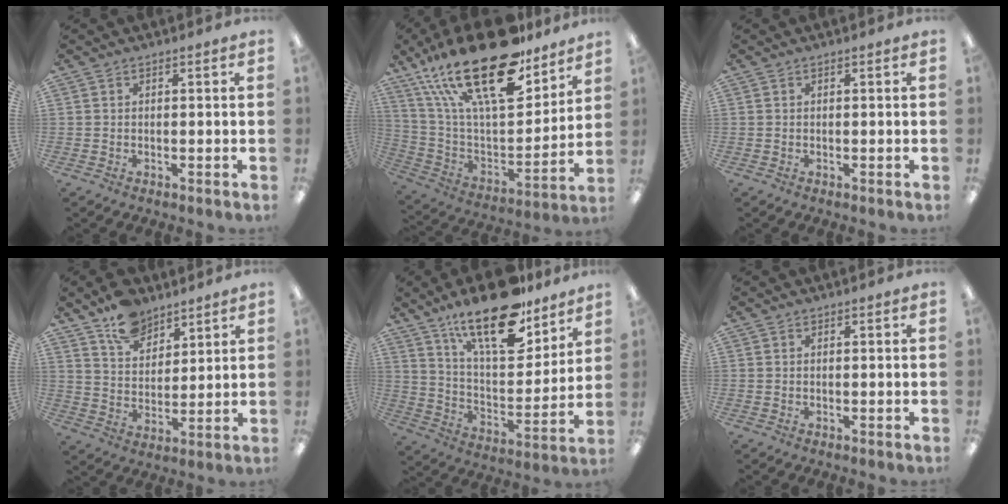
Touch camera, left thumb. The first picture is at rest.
{"total": 30.0, "force": [18.9, 11.7, 20.2], "torque": [-0.367, -0.116, 0.322]}
{"total": 0.0}
{"total": 10.7, "force": [8.1, 6.0, 3.6], "torque": [-0.068, -0.040, 0.152]}
{"total": 21.6, "force": [15.5, 8.1, 12.8], "torque": [-0.210, -0.097, 0.265]}
{"total": 0.0}